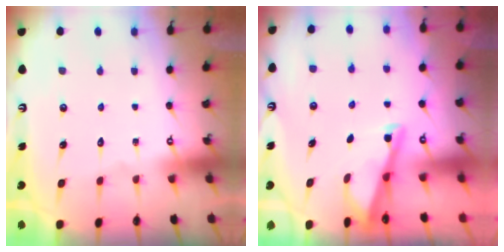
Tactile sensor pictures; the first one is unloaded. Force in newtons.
{"total": 2.9, "press": 2.9, "slide": 0.3}